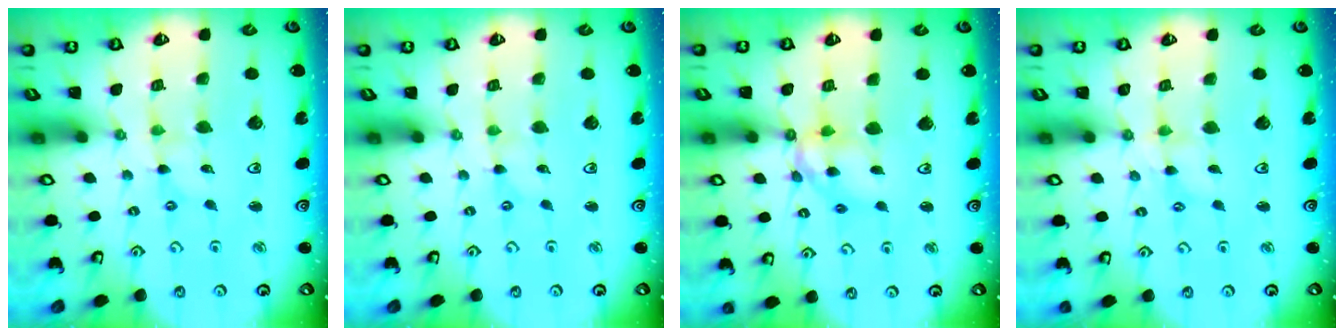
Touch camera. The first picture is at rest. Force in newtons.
{"total": 0.0}
{"total": 11.2, "press": 11.1, "slide": 0.9}
{"total": 1.6, "press": 1.6, "slide": 0.2}